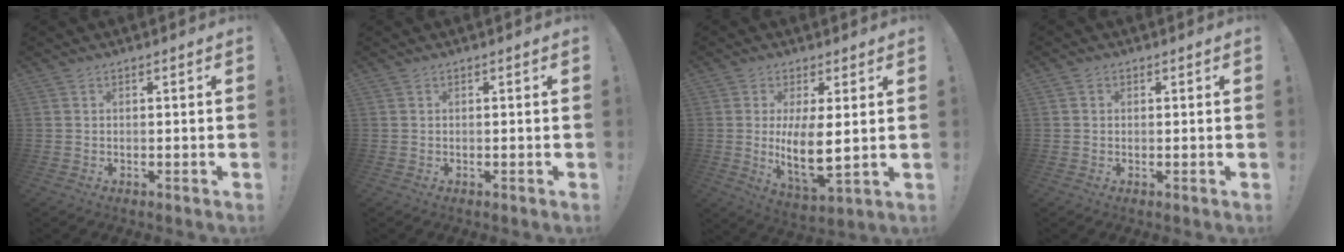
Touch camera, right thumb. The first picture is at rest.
{"total": 0.0}
{"total": 10.5, "force": [1.3, 4.1, 9.6], "torque": [-0.170, -0.029, 0.022]}
{"total": 0.9, "force": [0.2, 0.9, 0.2], "torque": [0.003, 0.001, 0.002]}